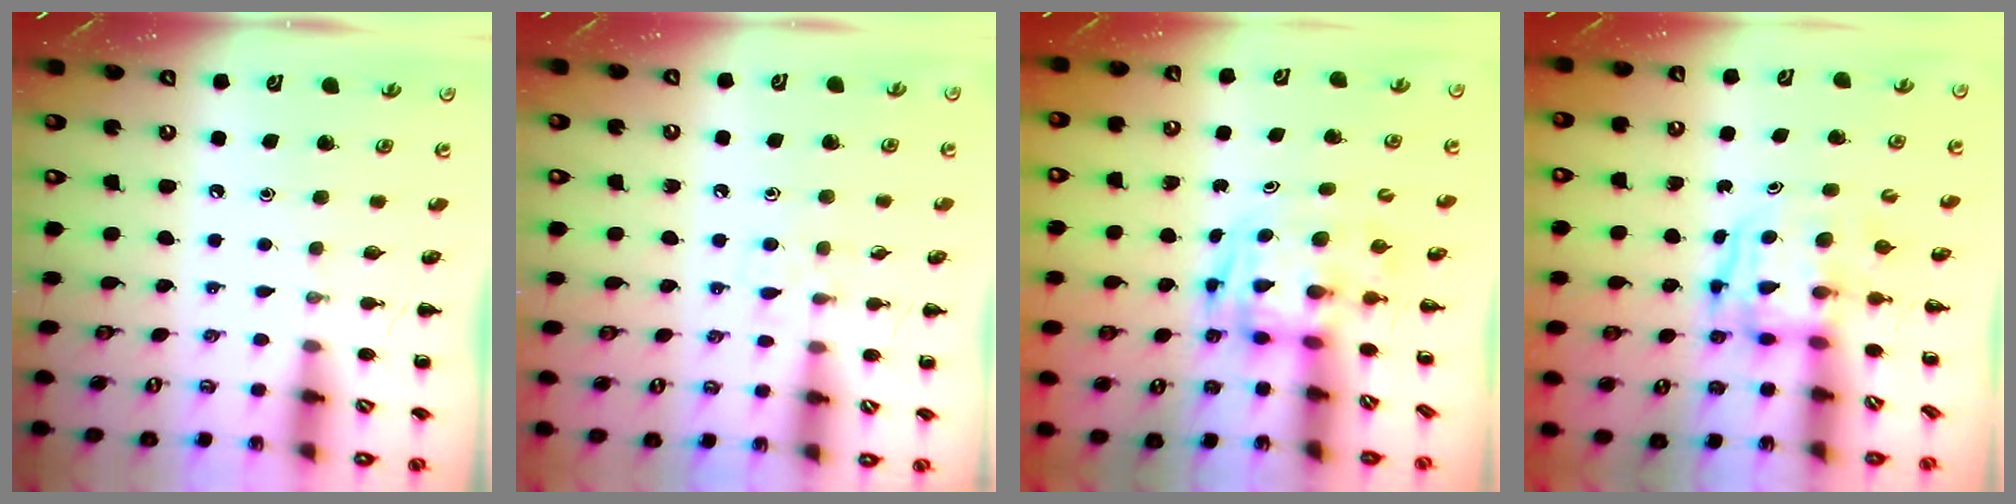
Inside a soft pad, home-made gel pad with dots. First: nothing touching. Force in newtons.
{"total": 5.2, "press": 4.7, "slide": 2.2}
{"total": 2.8, "press": 2.8, "slide": 0.5}
{"total": 3.9, "press": 3.8, "slide": 0.4}